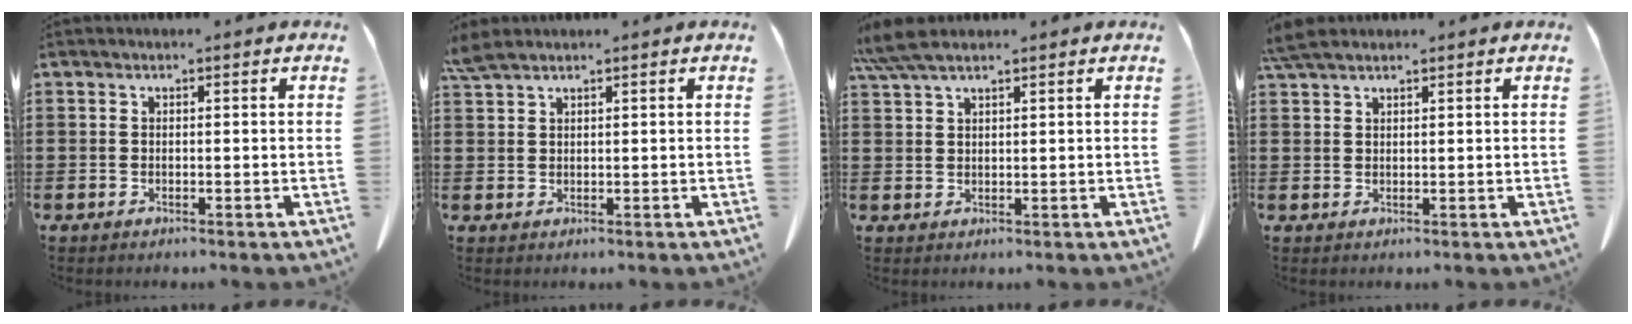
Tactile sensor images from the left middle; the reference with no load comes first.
{"total": 2.4, "force": [1.9, 0.4, 1.4], "torque": [-0.033, -0.002, 0.037]}
{"total": 4.7, "force": [3.6, 0.9, 2.9], "torque": [-0.066, -0.002, 0.069]}
{"total": 3.1, "force": [2.5, 0.7, 1.7], "torque": [-0.040, 0.000, 0.049]}